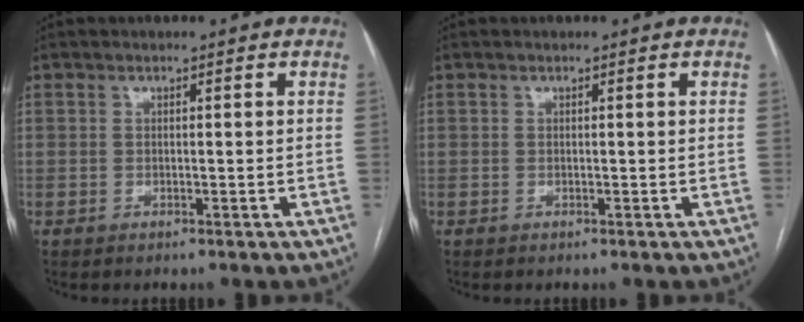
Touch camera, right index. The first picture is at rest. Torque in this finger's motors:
{"motor_torque": [0.00, 0.00, 0.00, 0.00]}